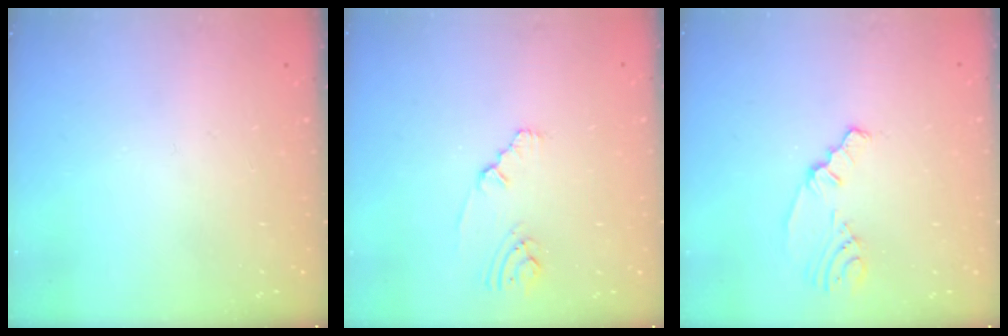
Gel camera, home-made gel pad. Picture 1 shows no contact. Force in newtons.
{"total": 2.7, "press": 2.7, "slide": 0.5}
{"total": 2.1, "press": 1.7, "slide": 1.2}